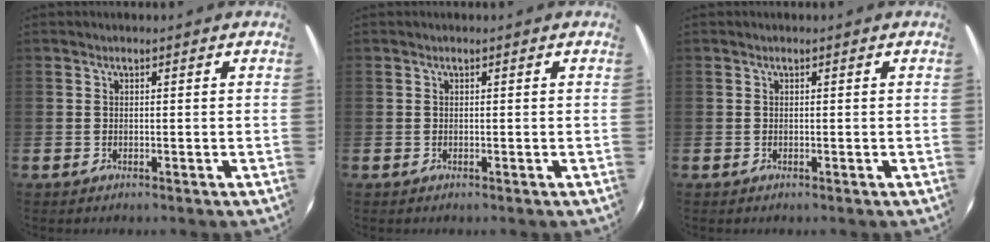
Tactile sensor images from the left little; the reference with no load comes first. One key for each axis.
{"total": 0.0}
{"total": 0.0}